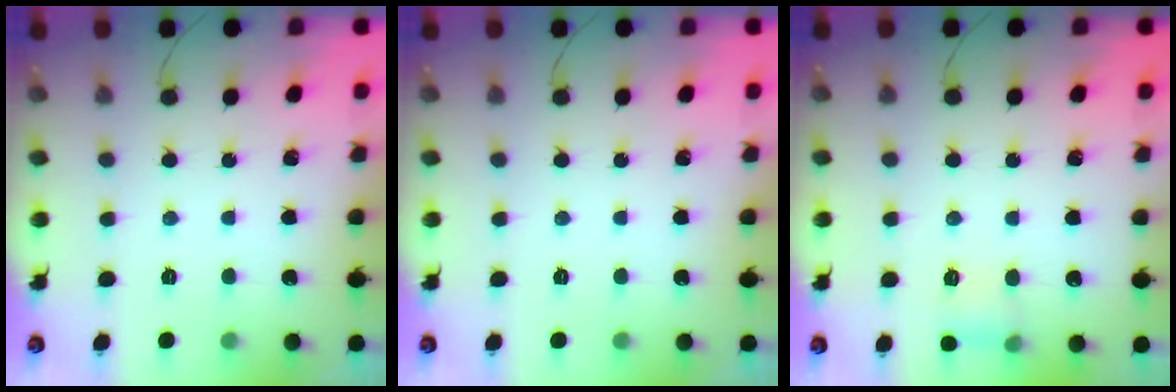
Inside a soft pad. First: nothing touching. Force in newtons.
{"total": 0.0}
{"total": 5.6, "press": 5.4, "slide": 1.7}